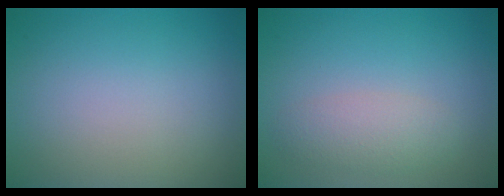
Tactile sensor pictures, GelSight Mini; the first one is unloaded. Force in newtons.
{"total": 2.4, "press": 2.4, "slide": 0.0}